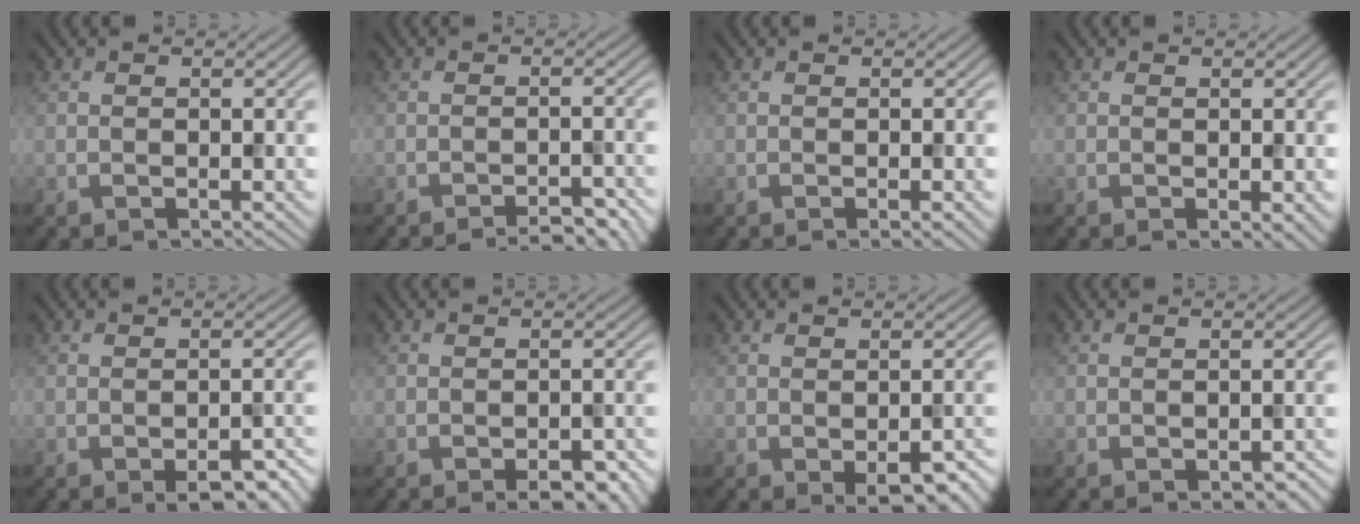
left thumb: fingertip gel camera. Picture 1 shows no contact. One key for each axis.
{"total": 3.6, "fx": -3.0, "fy": 0.4, "fz": 1.9, "tx": -0.034, "ty": 0.009, "tz": -0.042}
{"total": 0.9, "fx": -0.2, "fy": 0.0, "fz": 0.8, "tx": -0.015, "ty": -0.003, "tz": -0.004}
{"total": 1.2, "fx": -0.1, "fy": 0.4, "fz": 1.1, "tx": -0.015, "ty": -0.005, "tz": 0.001}
{"total": 4.4, "fx": -2.6, "fy": 1.4, "fz": 3.2, "tx": -0.047, "ty": -0.001, "tz": -0.028}
{"total": 3.8, "fx": -2.5, "fy": 1.2, "fz": 2.6, "tx": -0.036, "ty": 0.001, "tz": -0.027}
{"total": 4.5, "fx": -2.3, "fy": 1.7, "fz": 3.5, "tx": -0.051, "ty": -0.007, "tz": -0.022}
{"total": 2.0, "fx": -1.4, "fy": 0.7, "fz": 1.2, "tx": -0.015, "ty": -0.002, "tz": -0.011}